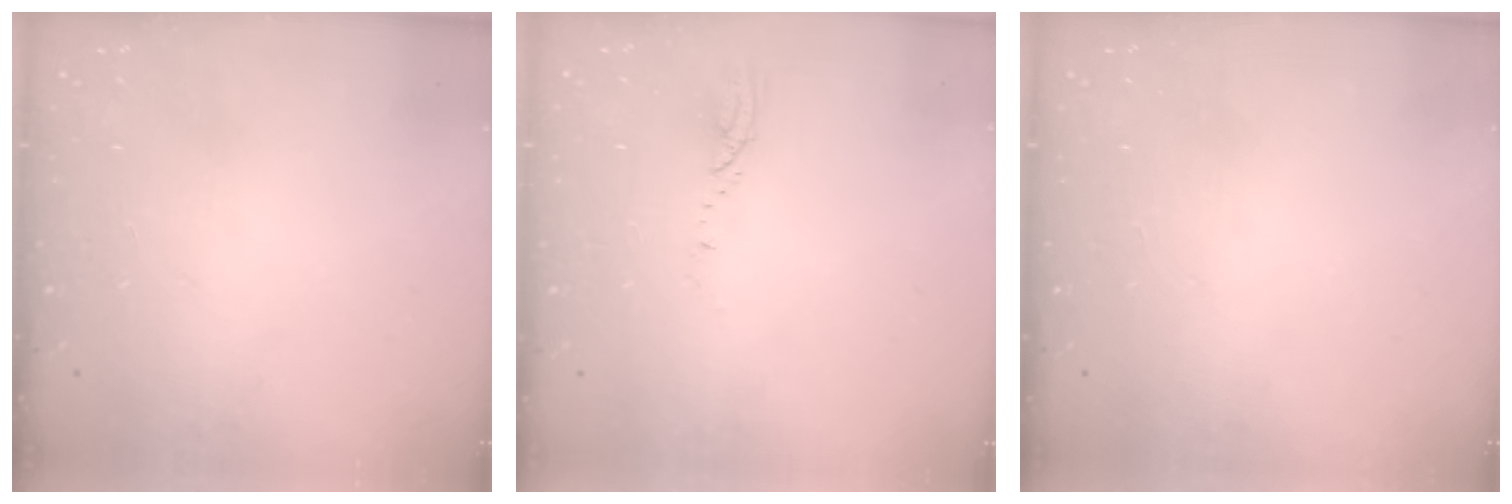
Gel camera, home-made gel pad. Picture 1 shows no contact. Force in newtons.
{"total": 3.2, "press": 3.2, "slide": 0.3}
{"total": 0.0}